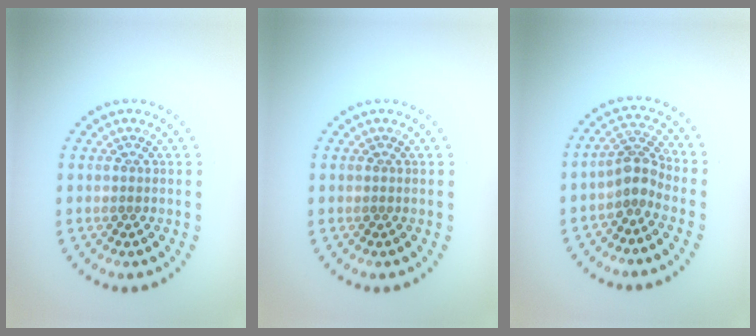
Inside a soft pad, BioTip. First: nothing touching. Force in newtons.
{"total": 0.0}
{"total": 2.7, "press": 2.0, "slide": 1.8}